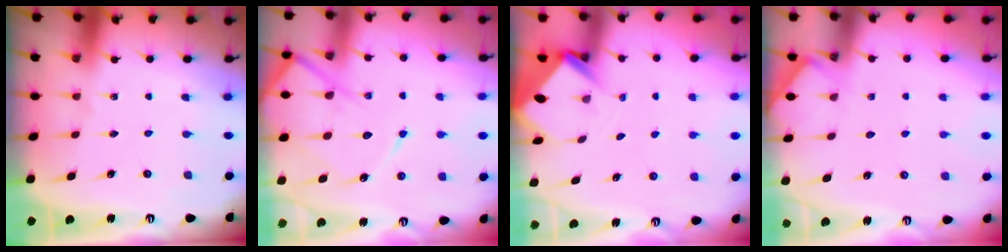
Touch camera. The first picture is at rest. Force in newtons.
{"total": 12.1, "press": 12.0, "slide": 1.4}
{"total": 3.6, "press": 3.6, "slide": 0.3}
{"total": 3.5, "press": 3.4, "slide": 0.4}